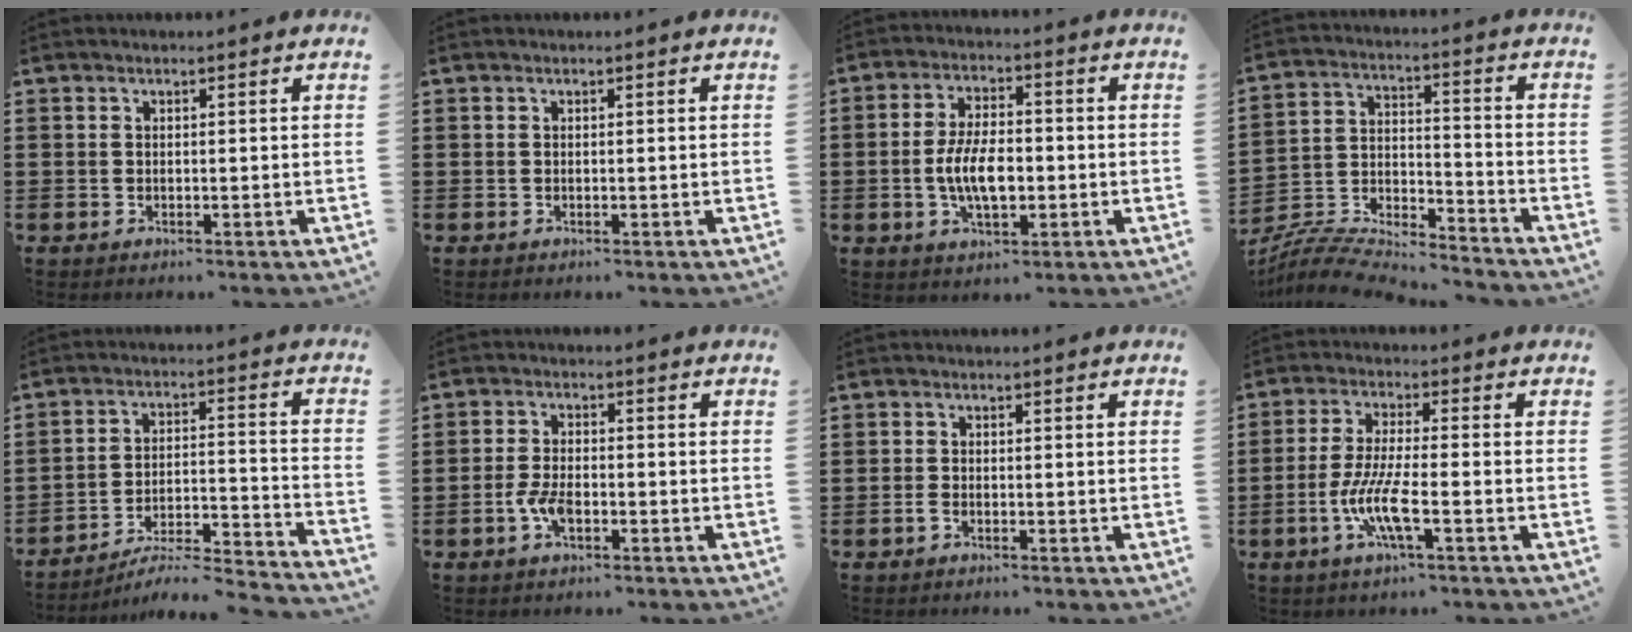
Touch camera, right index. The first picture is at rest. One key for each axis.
{"total": 0.0}
{"total": 7.4, "fx": -1.3, "fy": 3.5, "fz": 6.4, "tx": -0.124, "ty": -0.001, "tz": -0.028}
{"total": 6.4, "fx": -6.2, "fy": 1.1, "fz": 1.0, "tx": -0.031, "ty": -0.005, "tz": -0.125}
{"total": 4.2, "fx": -3.8, "fy": 0.0, "fz": 1.8, "tx": -0.036, "ty": -0.022, "tz": -0.079}
{"total": 4.0, "fx": -1.6, "fy": 1.8, "fz": 3.2, "tx": -0.076, "ty": -0.003, "tz": -0.033}
{"total": 0.9, "fx": -0.6, "fy": 0.4, "fz": 0.7, "tx": -0.022, "ty": -0.006, "tz": -0.012}
{"total": 7.8, "fx": -2.9, "fy": 1.1, "fz": 7.1, "tx": -0.156, "ty": -0.018, "tz": -0.061}